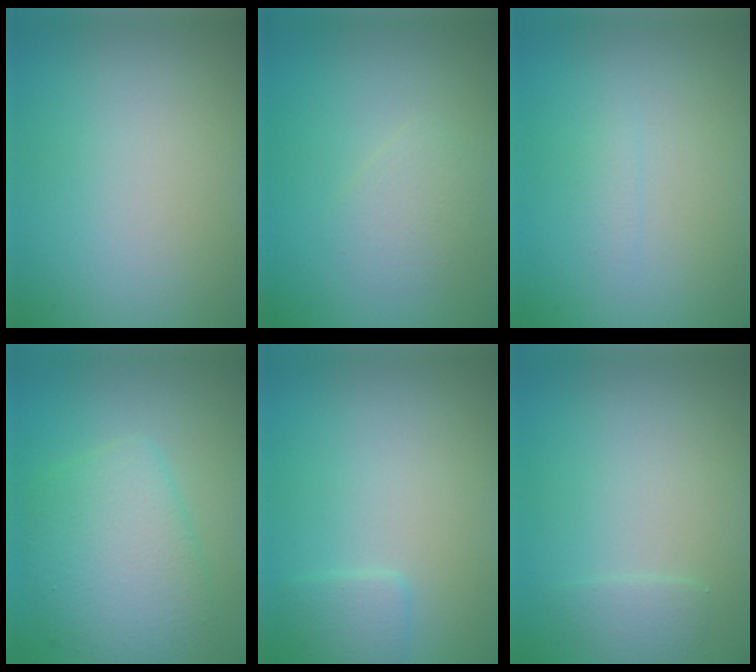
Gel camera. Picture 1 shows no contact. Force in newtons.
{"total": 1.8, "press": 1.8, "slide": 0.1}
{"total": 0.7, "press": 0.7, "slide": 0.0}
{"total": 5.8, "press": 5.8, "slide": 0.1}
{"total": 1.4, "press": 1.4, "slide": 0.1}
{"total": 1.1, "press": 1.1, "slide": 0.2}